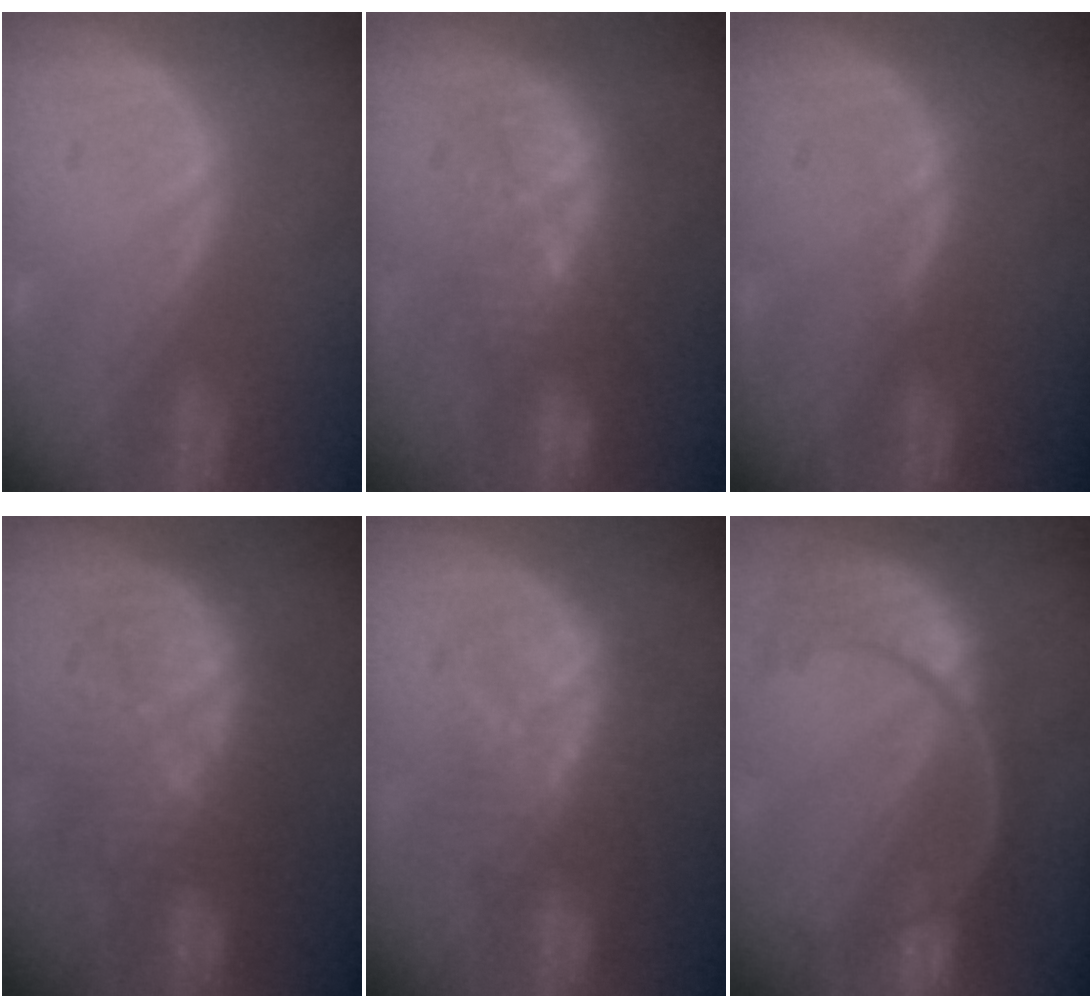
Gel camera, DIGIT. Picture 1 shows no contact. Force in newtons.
{"total": 9.1, "press": 8.7, "slide": 2.7}
{"total": 0.7, "press": 0.7, "slide": 0.2}
{"total": 10.3, "press": 10.3, "slide": 0.3}
{"total": 7.9, "press": 7.8, "slide": 1.6}
{"total": 11.1, "press": 9.4, "slide": 6.0}